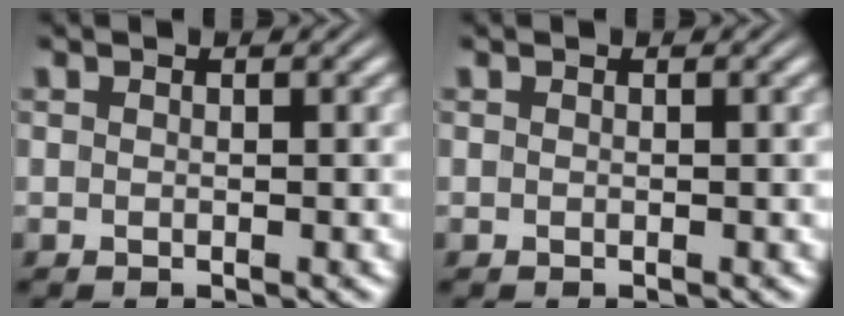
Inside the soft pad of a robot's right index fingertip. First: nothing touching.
{"total": 0.0}